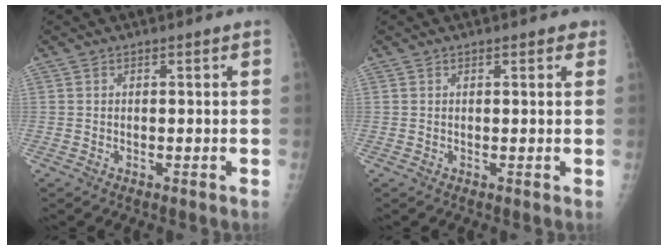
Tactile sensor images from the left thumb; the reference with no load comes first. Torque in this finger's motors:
{"motor_torque": [-0.08, 0.09, -0.26, 0.02, 0.04]}